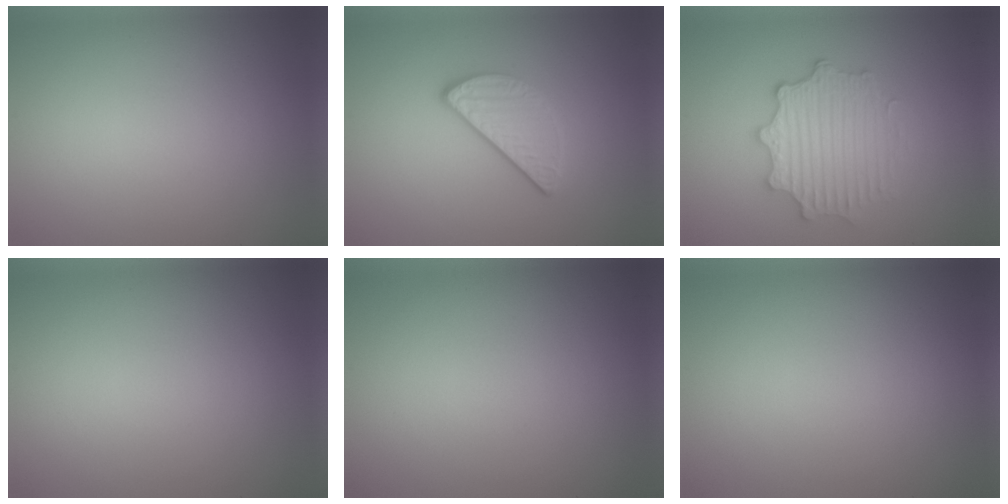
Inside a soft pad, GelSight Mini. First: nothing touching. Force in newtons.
{"total": 2.9, "press": 2.4, "slide": 1.7}
{"total": 4.4, "press": 3.6, "slide": 2.5}
{"total": 0.0}
{"total": 0.0}
{"total": 0.0}